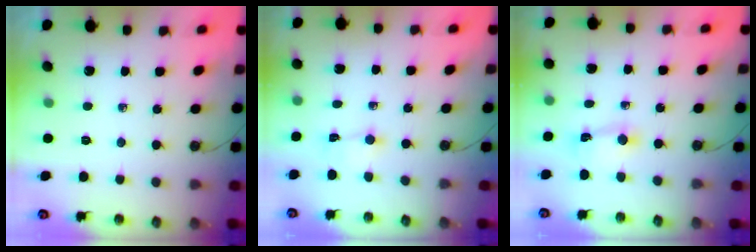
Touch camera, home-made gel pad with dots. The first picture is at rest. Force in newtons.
{"total": 1.2, "press": 1.0, "slide": 0.6}
{"total": 2.2, "press": 2.2, "slide": 0.3}